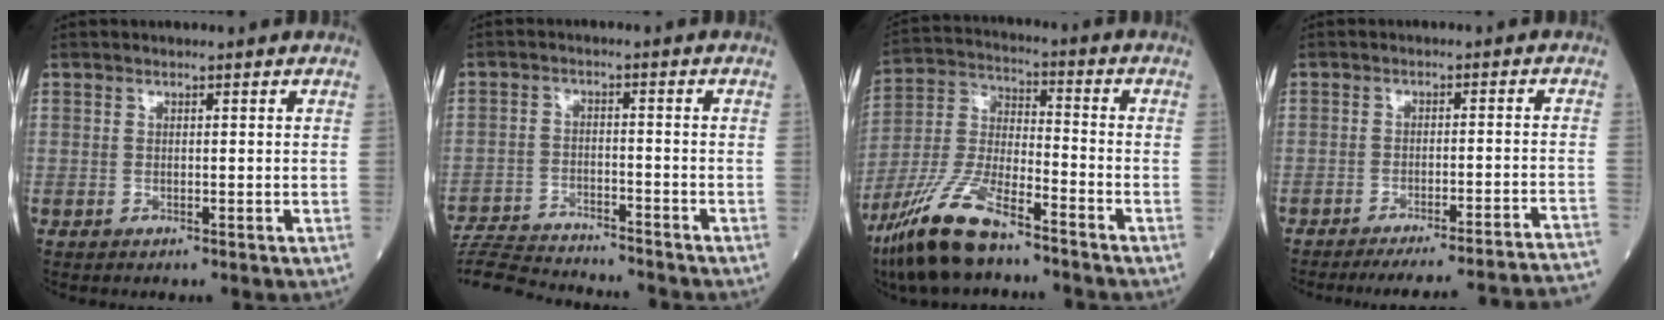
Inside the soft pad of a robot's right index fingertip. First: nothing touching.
{"total": 13.0, "force": [-12.6, 0.8, 3.3], "torque": [-0.065, -0.001, -0.199]}
{"total": 14.2, "force": [-10.3, 3.0, 9.3], "torque": [-0.206, -0.019, -0.193]}
{"total": 22.4, "force": [-21.4, -1.7, 6.6], "torque": [-0.034, -0.021, -0.262]}